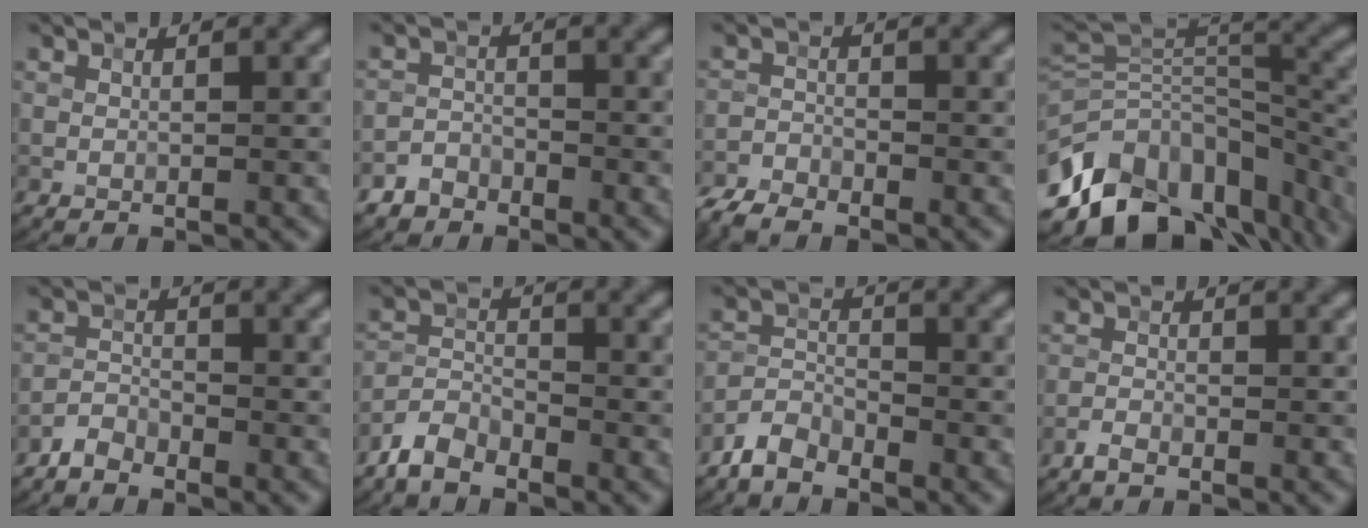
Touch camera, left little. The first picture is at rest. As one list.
[{"total": 1.9, "force": [-1.6, 1.0, -0.2], "torque": [0.015, 0.006, -0.032]}, {"total": 3.0, "force": [-2.8, 0.9, 0.7], "torque": [-0.014, -0.010, -0.066]}, {"total": 13.3, "force": [-7.6, 7.9, 7.5], "torque": [-0.153, 0.003, -0.117]}, {"total": 1.8, "force": [-1.7, 0.5, 0.1], "torque": [0.002, 0.006, -0.039]}, {"total": 3.0, "force": [-2.7, 1.1, 0.8], "torque": [-0.014, 0.003, -0.064]}, {"total": 2.7, "force": [-2.5, 1.0, 0.6], "torque": [-0.009, 0.005, -0.059]}, {"total": 1.2, "force": [-1.1, 0.3, 0.4], "torque": [-0.005, 0.000, -0.024]}]